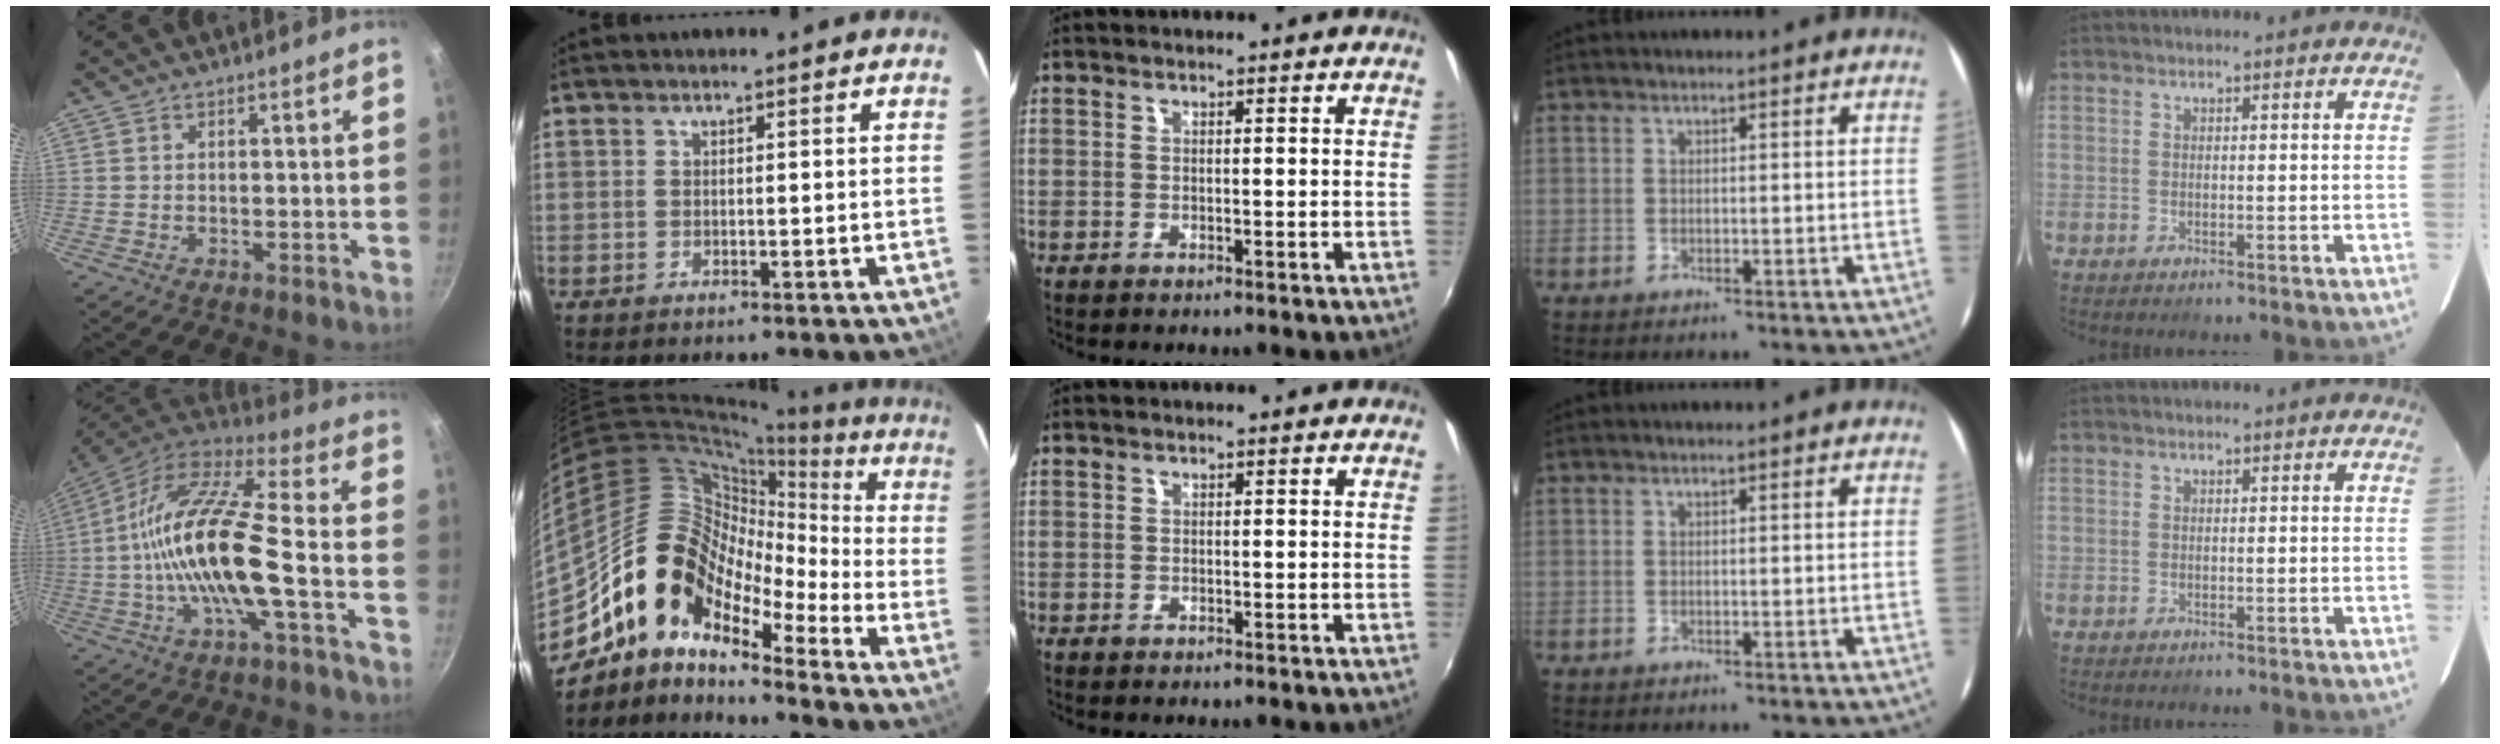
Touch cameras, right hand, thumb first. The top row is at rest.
{"thumb": {"total": 19.5, "force": [-3.9, 5.2, 18.4], "torque": [-0.342, 0.039, -0.089]}, "index": {"total": 15.4, "force": [-9.0, 9.7, 7.7], "torque": [-0.142, 0.017, -0.187]}}